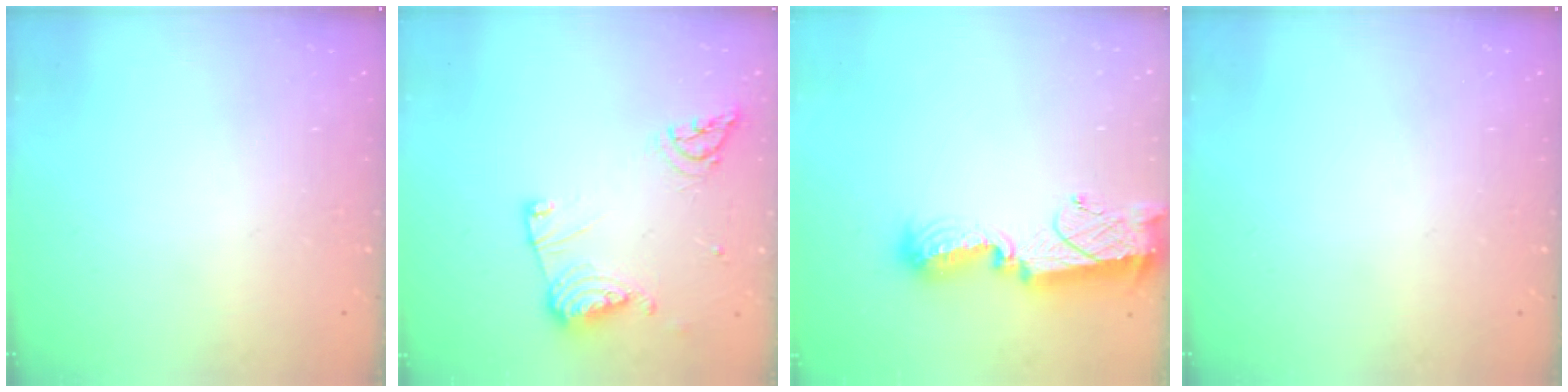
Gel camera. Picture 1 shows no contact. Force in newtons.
{"total": 12.6, "press": 12.5, "slide": 1.5}
{"total": 12.3, "press": 12.3, "slide": 0.8}
{"total": 0.0}